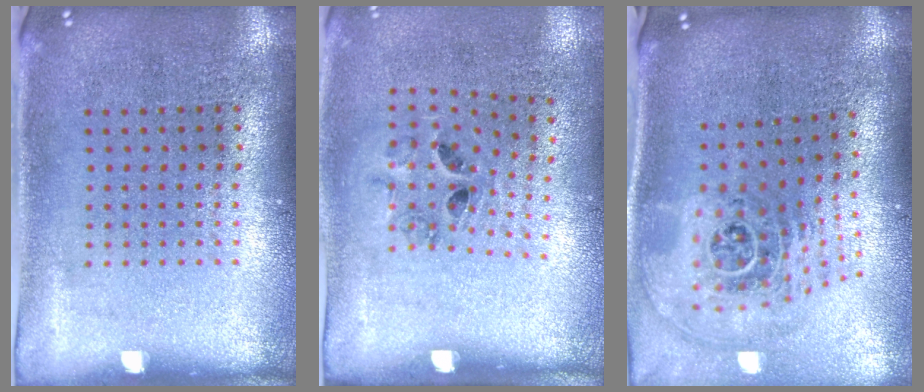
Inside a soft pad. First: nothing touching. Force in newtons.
{"total": 1.4, "press": 0.8, "slide": 1.1}
{"total": 2.8, "press": 1.8, "slide": 2.1}